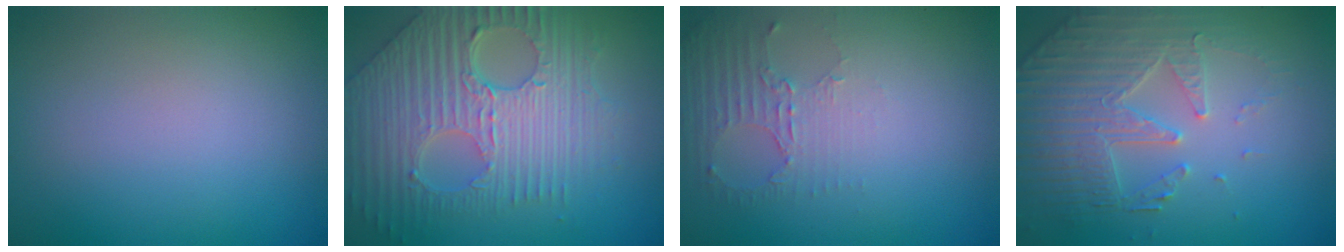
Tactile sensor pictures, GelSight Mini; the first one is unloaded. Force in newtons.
{"total": 9.4, "press": 6.4, "slide": 7.0}
{"total": 2.5, "press": 1.8, "slide": 1.7}
{"total": 4.4, "press": 4.2, "slide": 1.4}